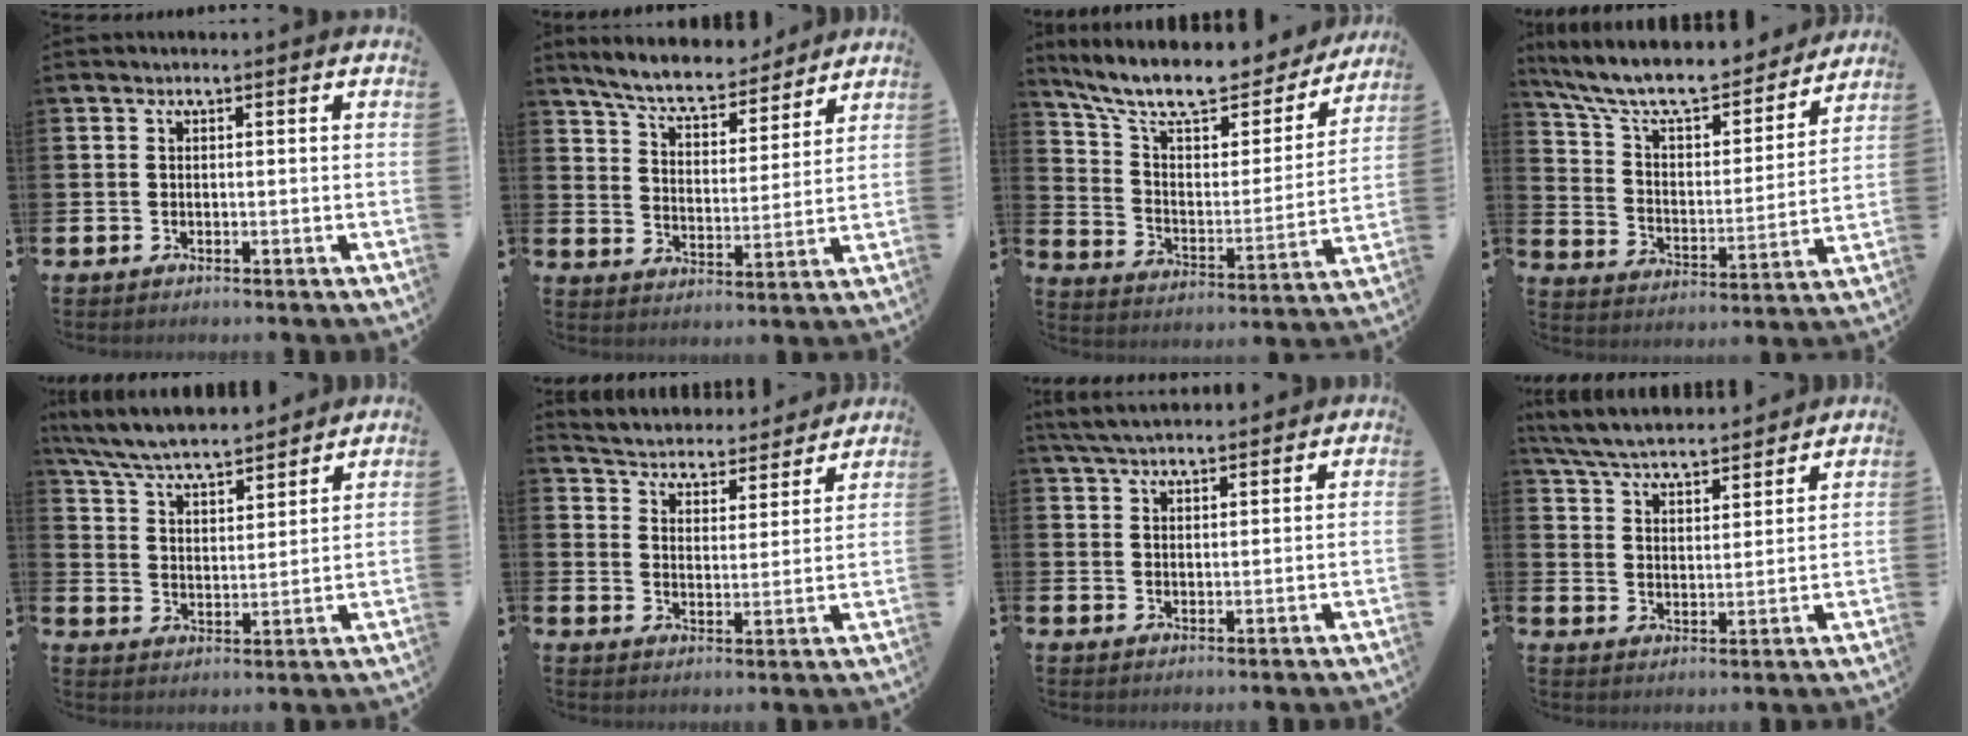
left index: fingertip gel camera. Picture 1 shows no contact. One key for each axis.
{"total": 7.2, "fx": 6.8, "fy": 1.4, "fz": 2.0, "tx": -0.066, "ty": -0.044, "tz": 0.117}
{"total": 11.3, "fx": 9.8, "fy": 3.3, "fz": 4.6, "tx": -0.123, "ty": -0.061, "tz": 0.166}
{"total": 10.1, "fx": 9.1, "fy": 2.4, "fz": 3.6, "tx": -0.108, "ty": -0.063, "tz": 0.156}
{"total": 6.9, "fx": 6.7, "fy": 0.7, "fz": 1.7, "tx": -0.065, "ty": -0.043, "tz": 0.117}
{"total": 4.7, "fx": 4.5, "fy": 1.2, "fz": 0.0, "tx": -0.024, "ty": -0.047, "tz": 0.073}
{"total": 4.4, "fx": 4.2, "fy": 0.8, "fz": 1.1, "tx": -0.031, "ty": -0.014, "tz": 0.078}
{"total": 5.8, "fx": 5.7, "fy": 0.7, "fz": 0.9, "tx": -0.046, "ty": -0.039, "tz": 0.100}